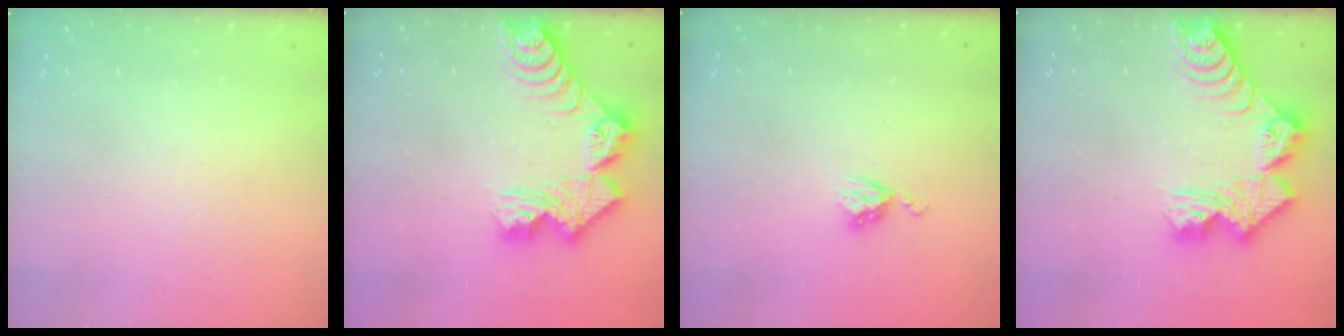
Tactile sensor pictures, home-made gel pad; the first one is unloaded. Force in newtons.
{"total": 13.7, "press": 13.6, "slide": 1.2}
{"total": 5.6, "press": 5.6, "slide": 0.5}
{"total": 13.7, "press": 13.6, "slide": 1.2}